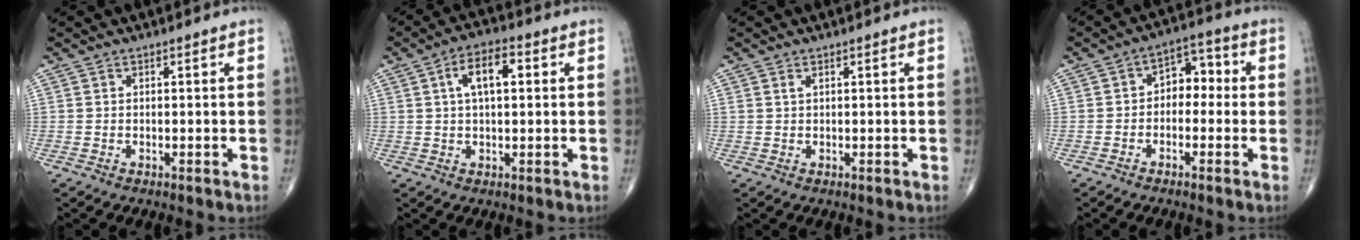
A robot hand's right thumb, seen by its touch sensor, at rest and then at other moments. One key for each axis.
{"total": 7.5, "fx": 1.8, "fy": 3.4, "fz": 6.5, "tx": -0.108, "ty": 0.013, "tz": 0.025}
{"total": 0.6, "fx": 0.4, "fy": 0.2, "fz": 0.5, "tx": -0.009, "ty": 0.004, "tz": 0.010}
{"total": 6.3, "fx": -0.6, "fy": 4.4, "fz": 4.5, "tx": -0.035, "ty": 0.032, "tz": -0.025}